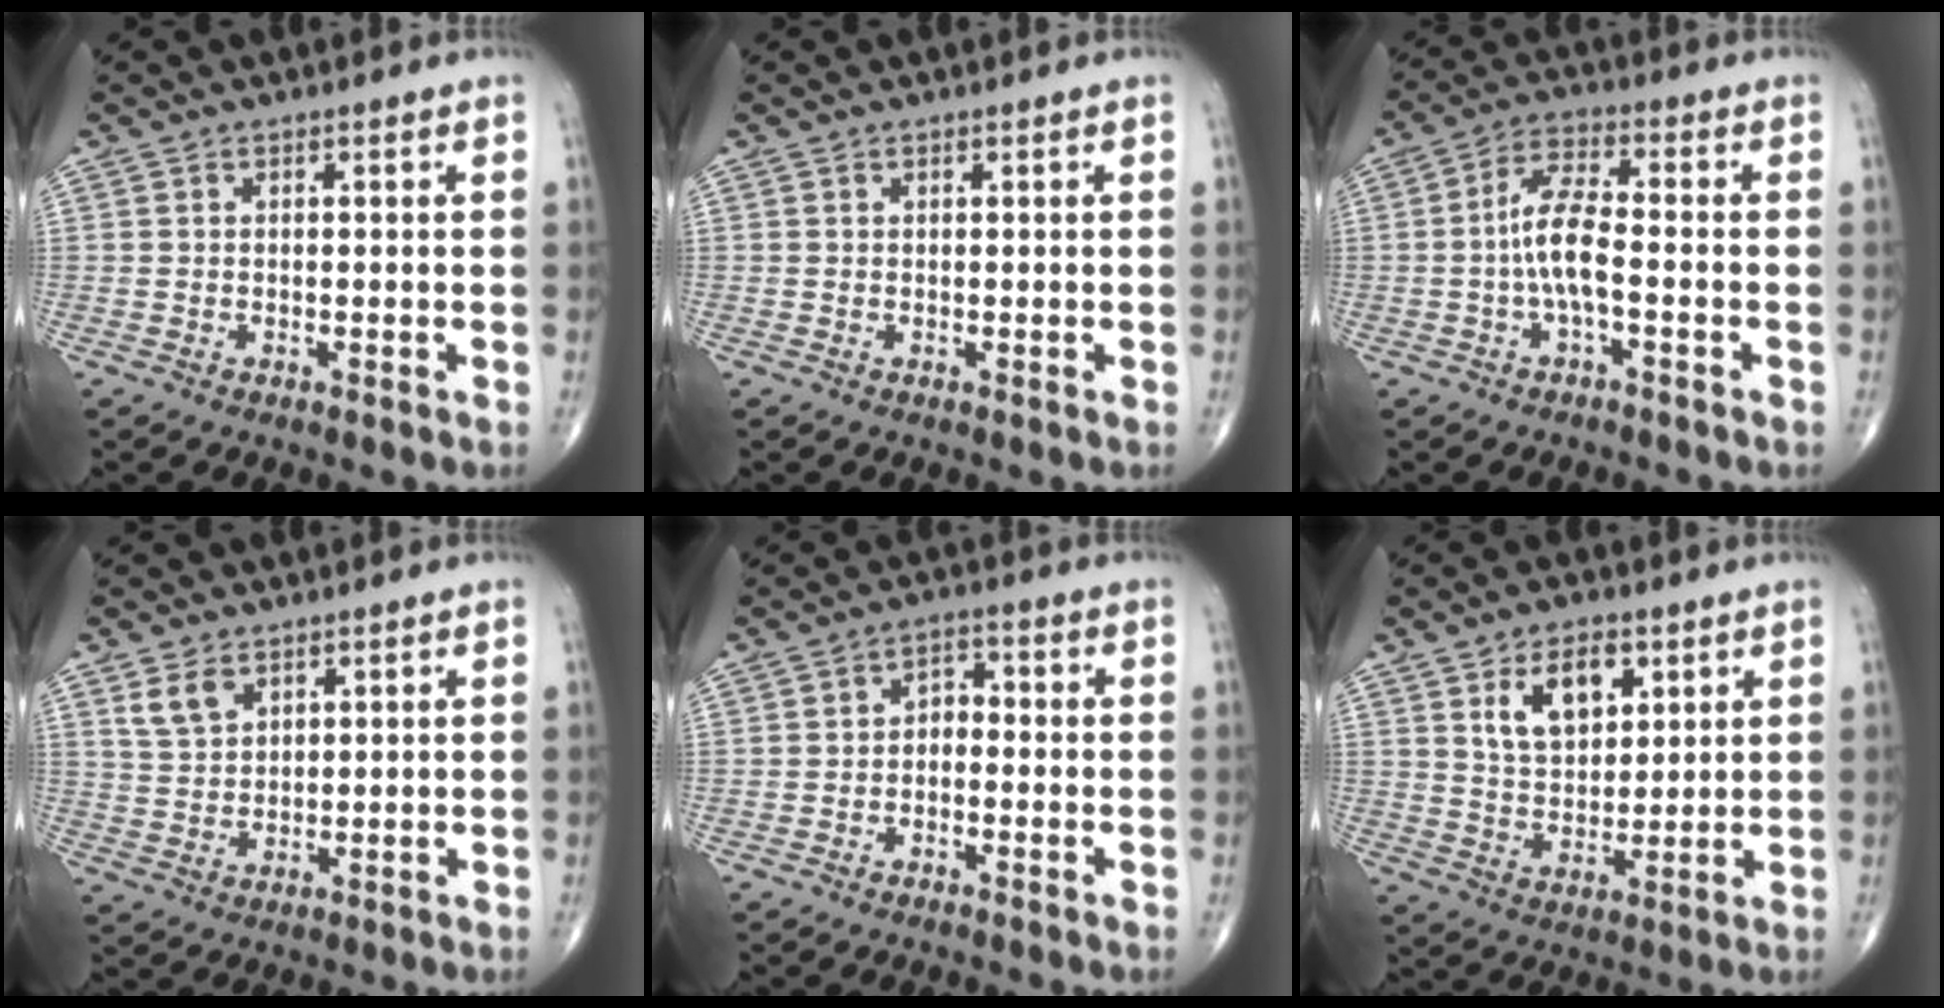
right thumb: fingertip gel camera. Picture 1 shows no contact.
{"total": 0.0}
{"total": 7.6, "force": [-1.4, 2.3, 7.1], "torque": [-0.148, 0.023, -0.034]}
{"total": 4.6, "force": [2.8, 2.8, 2.4], "torque": [-0.035, -0.012, 0.061]}
{"total": 3.3, "force": [-1.0, 2.3, 2.2], "torque": [-0.023, 0.024, -0.028]}
{"total": 9.8, "force": [4.4, 5.8, 6.6], "torque": [-0.086, -0.022, 0.082]}